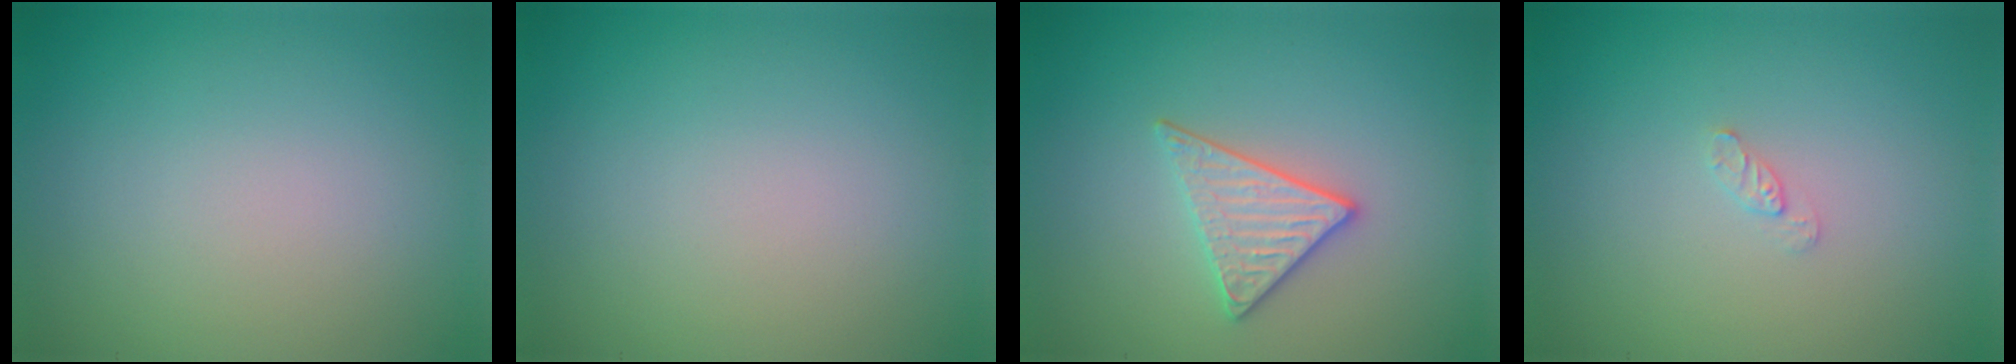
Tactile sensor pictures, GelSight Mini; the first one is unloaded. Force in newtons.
{"total": 0.0}
{"total": 2.9, "press": 2.7, "slide": 1.1}
{"total": 0.9, "press": 0.8, "slide": 0.2}